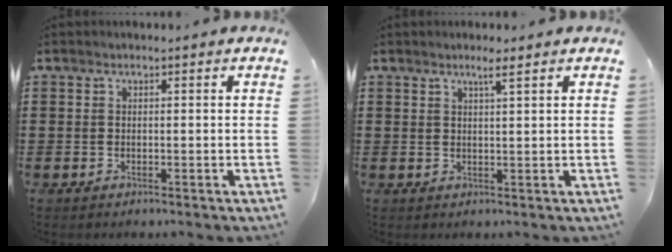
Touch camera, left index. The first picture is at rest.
{"total": 2.2, "force": [1.6, -0.1, 1.5], "torque": [-0.033, -0.001, 0.029]}